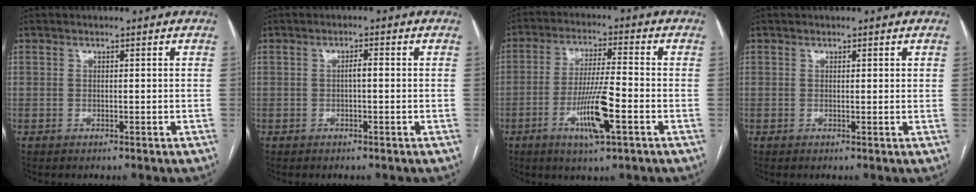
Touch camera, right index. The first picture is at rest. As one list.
[{"total": 1.5, "force": [-0.1, 0.3, 1.4], "torque": [-0.025, 0.004, -0.001]}, {"total": 9.6, "force": [-3.6, 0.7, 8.9], "torque": [-0.167, -0.009, -0.066]}, {"total": 0.7, "force": [0.4, 0.2, 0.5], "torque": [-0.010, 0.000, 0.005]}]